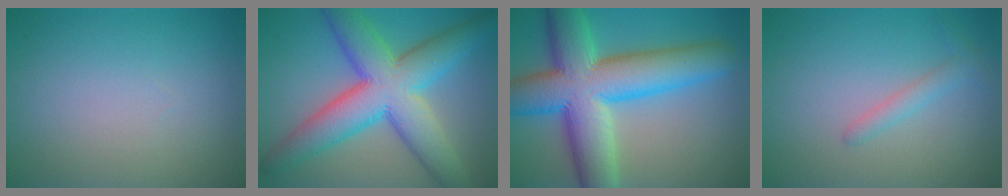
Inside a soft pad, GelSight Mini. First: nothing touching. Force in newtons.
{"total": 10.8, "press": 10.8, "slide": 0.3}
{"total": 13.0, "press": 12.9, "slide": 0.6}
{"total": 1.5, "press": 1.5, "slide": 0.1}